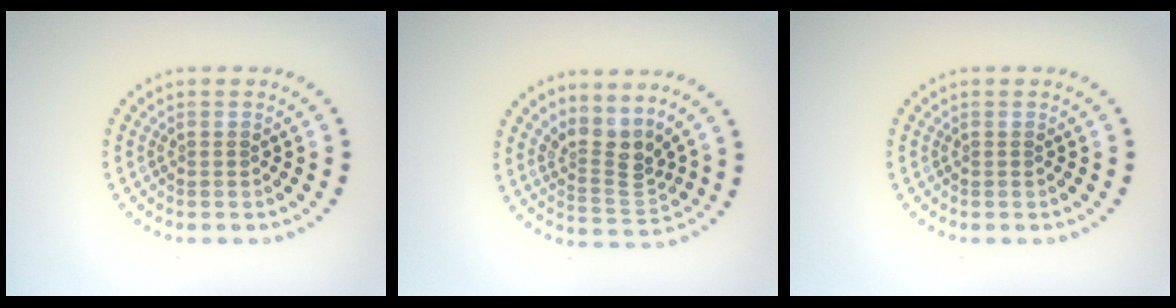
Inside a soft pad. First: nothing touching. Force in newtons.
{"total": 3.1, "press": 2.2, "slide": 2.2}
{"total": 0.0}